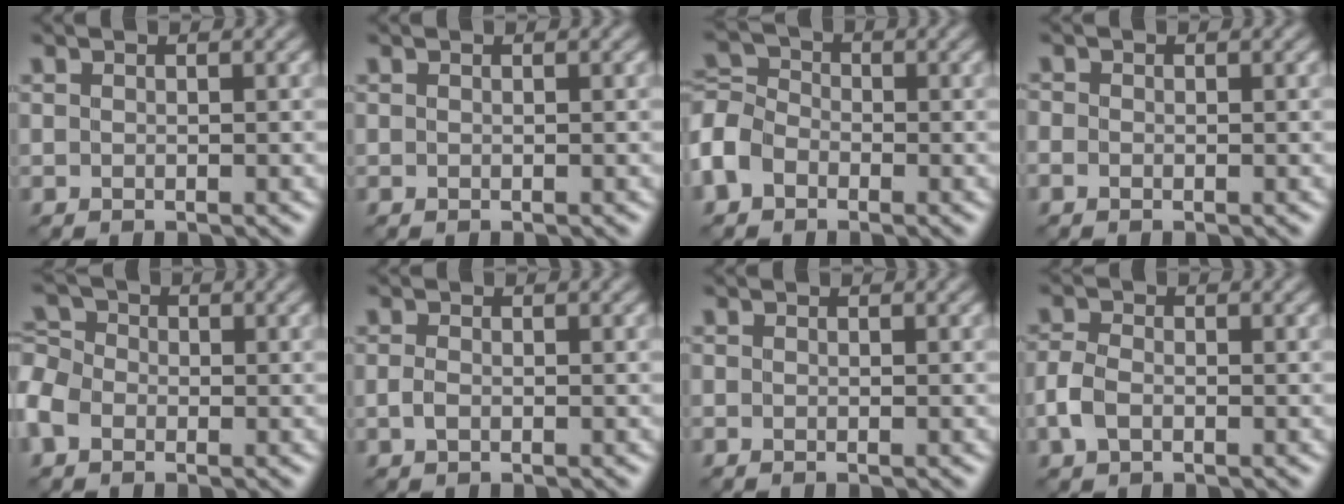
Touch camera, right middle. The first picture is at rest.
{"total": 0.0}
{"total": 4.7, "force": [-2.1, 3.5, 2.3], "torque": [-0.055, 0.009, -0.060]}
{"total": 0.7, "force": [-0.3, 0.6, 0.3], "torque": [-0.006, -0.002, -0.007]}
{"total": 4.5, "force": [-1.4, 3.5, 2.5], "torque": [-0.071, 0.002, -0.035]}
{"total": 1.0, "force": [-0.4, 0.6, 0.7], "torque": [-0.021, -0.002, -0.010]}
{"total": 0.0}
{"total": 2.5, "force": [-1.0, 1.6, 1.7], "torque": [-0.039, 0.001, -0.025]}